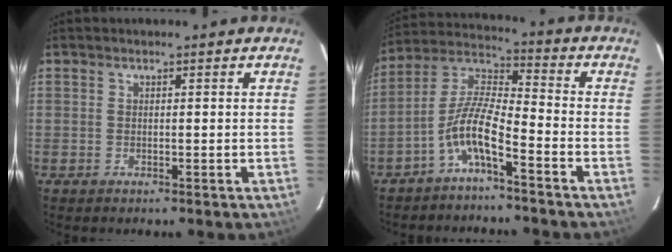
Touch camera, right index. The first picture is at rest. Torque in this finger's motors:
{"motor_torque": [1.26, -0.88, 0.76, 0.19]}